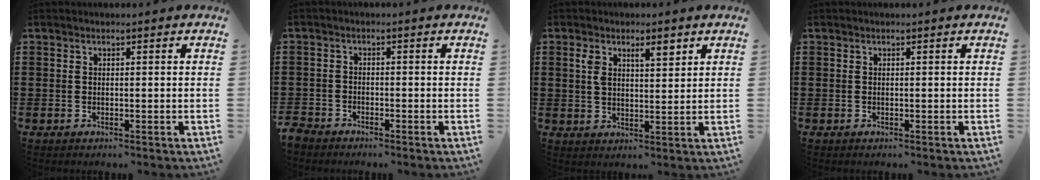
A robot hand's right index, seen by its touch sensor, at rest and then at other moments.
{"total": 2.2, "force": [-2.1, 0.7, 0.0], "torque": [-0.013, -0.001, -0.049]}
{"total": 4.3, "force": [2.2, 1.6, 3.4], "torque": [-0.064, 0.004, 0.036]}
{"total": 0.0}